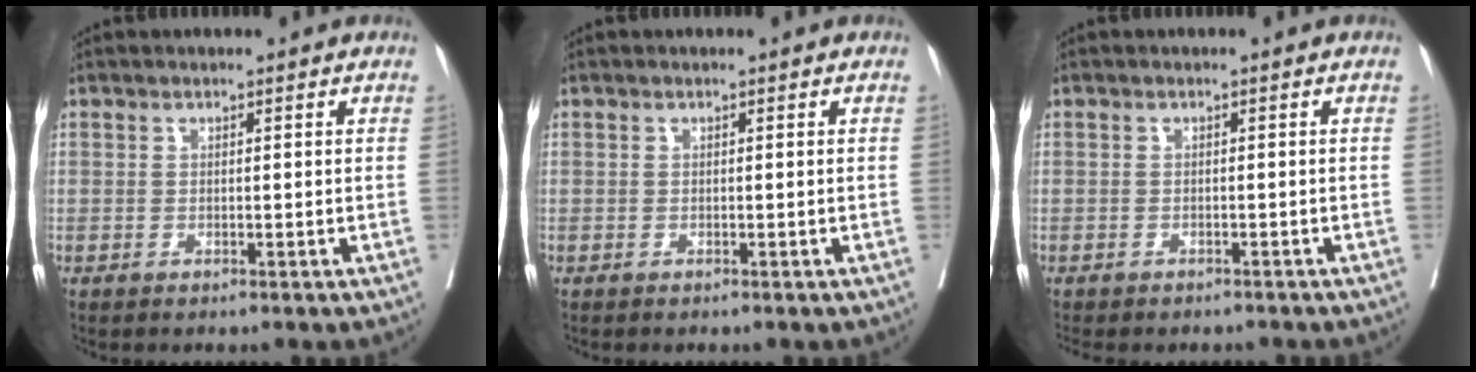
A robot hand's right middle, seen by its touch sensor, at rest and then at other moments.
{"total": 0.0}
{"total": 5.4, "force": [-4.9, 1.8, 1.7], "torque": [-0.017, 0.001, -0.063]}